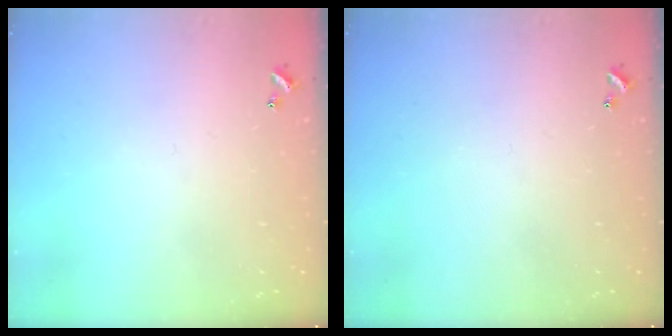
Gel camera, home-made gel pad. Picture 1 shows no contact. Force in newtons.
{"total": 0.0}